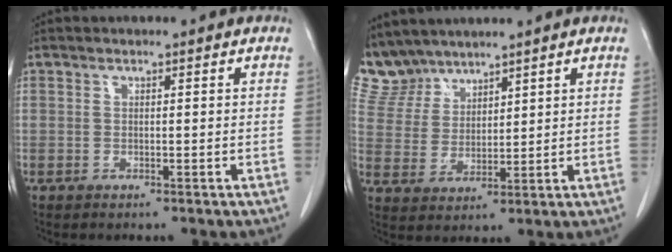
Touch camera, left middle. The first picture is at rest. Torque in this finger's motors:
{"motor_torque": [0.38, -0.38, 0.08, -0.03]}